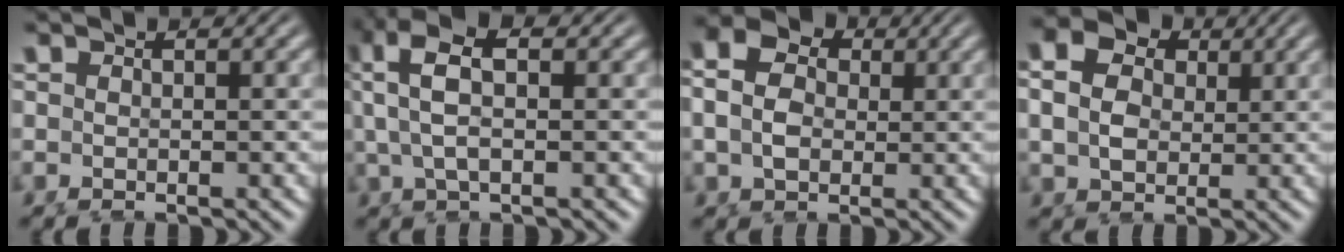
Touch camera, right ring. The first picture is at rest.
{"total": 7.0, "force": [2.6, 3.8, 5.3], "torque": [-0.113, 0.016, 0.036]}
{"total": 7.1, "force": [1.5, 5.6, 4.2], "torque": [-0.080, 0.003, 0.017]}
{"total": 6.9, "force": [1.8, 5.4, 3.8], "torque": [-0.076, -0.004, 0.028]}